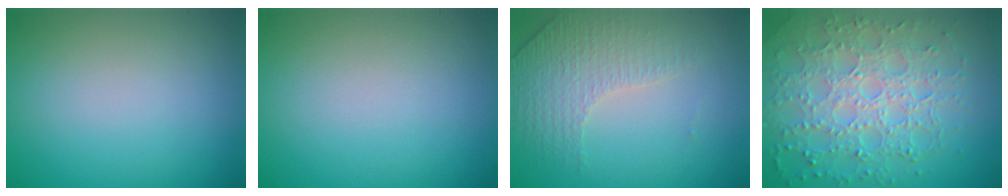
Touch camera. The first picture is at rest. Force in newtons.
{"total": 0.0}
{"total": 4.3, "press": 2.9, "slide": 3.2}
{"total": 8.0, "press": 5.7, "slide": 5.6}